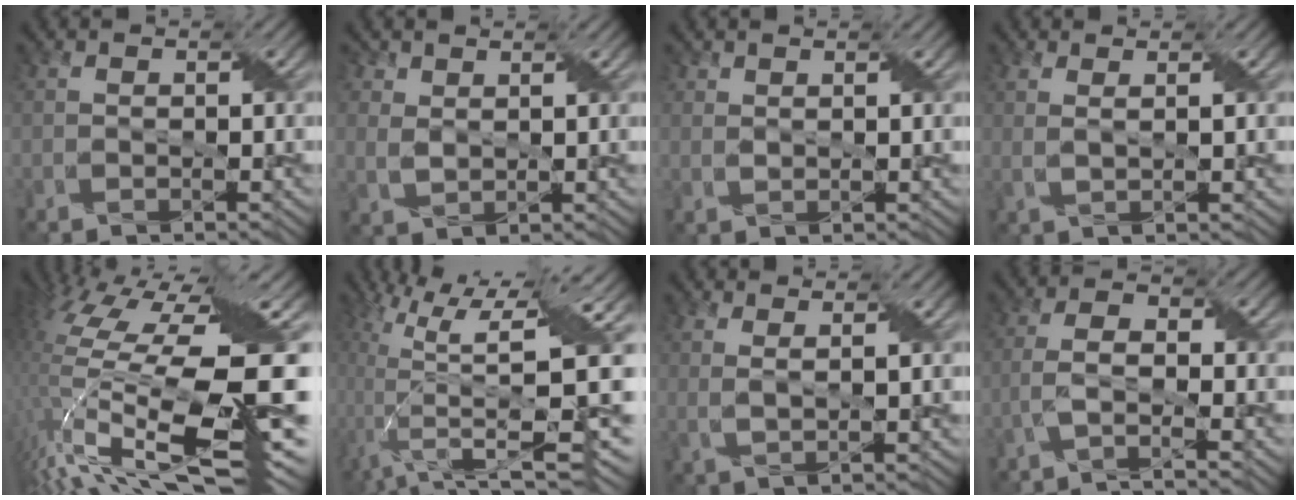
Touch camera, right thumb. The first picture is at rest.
{"total": 2.7, "force": [1.7, 1.8, 0.9], "torque": [-0.029, -0.002, 0.039]}
{"total": 1.2, "force": [1.1, 0.6, 0.1], "torque": [-0.006, -0.004, 0.025]}
{"total": 2.4, "force": [1.3, 0.7, 1.9], "torque": [-0.027, -0.004, 0.015]}
{"total": 15.1, "force": [0.8, 5.5, 14.1], "torque": [-0.314, -0.015, 0.029]}
{"total": 14.0, "force": [2.0, 5.1, 12.9], "torque": [-0.289, -0.014, 0.050]}
{"total": 3.1, "force": [1.8, 0.8, 2.4], "torque": [-0.036, -0.002, 0.026]}
{"total": 3.5, "force": [-1.7, 1.0, 2.9], "torque": [-0.063, 0.002, -0.042]}